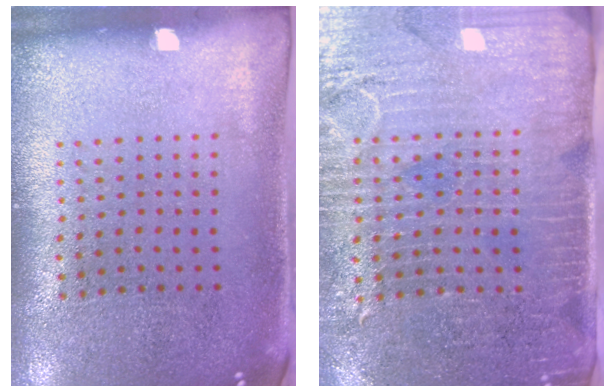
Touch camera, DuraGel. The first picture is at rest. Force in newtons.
{"total": 3.6, "press": 3.3, "slide": 1.6}